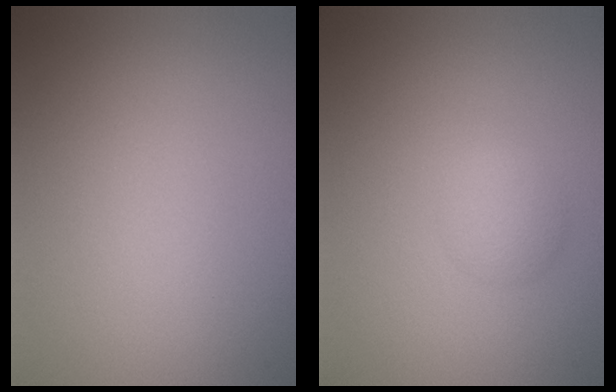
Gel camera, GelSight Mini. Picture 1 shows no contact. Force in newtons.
{"total": 1.7, "press": 1.7, "slide": 0.0}